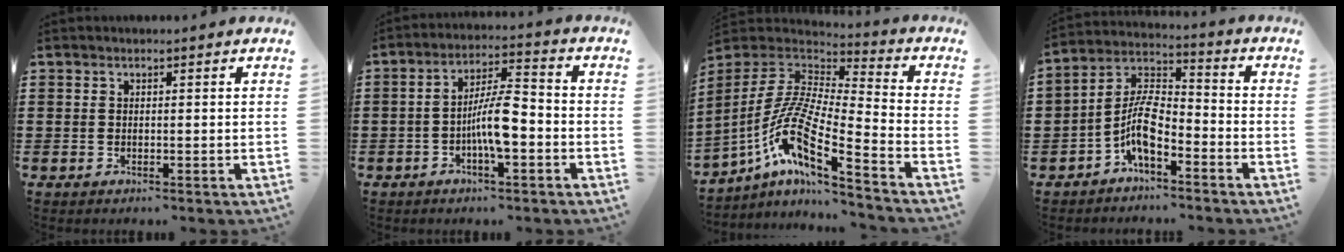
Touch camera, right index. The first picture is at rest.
{"total": 7.9, "force": [-2.1, 2.1, 7.4], "torque": [-0.146, 0.000, -0.043]}
{"total": 10.9, "force": [-5.9, 1.8, 9.0], "torque": [-0.209, -0.027, -0.131]}
{"total": 7.8, "force": [-4.0, 3.5, 5.7], "torque": [-0.127, 0.004, -0.080]}